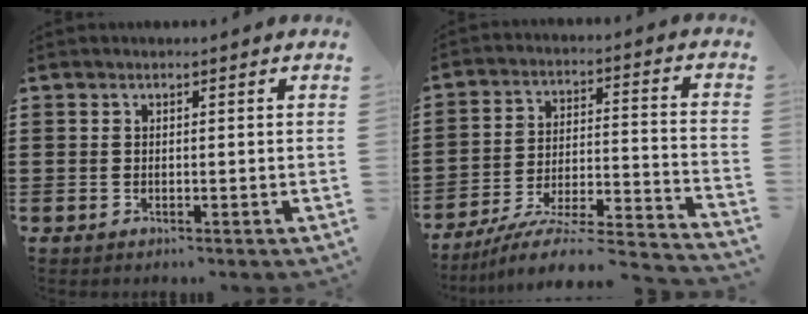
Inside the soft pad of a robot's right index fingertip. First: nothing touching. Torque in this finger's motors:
{"motor_torque": [0.56, 0.75, 0.69, 0.16]}